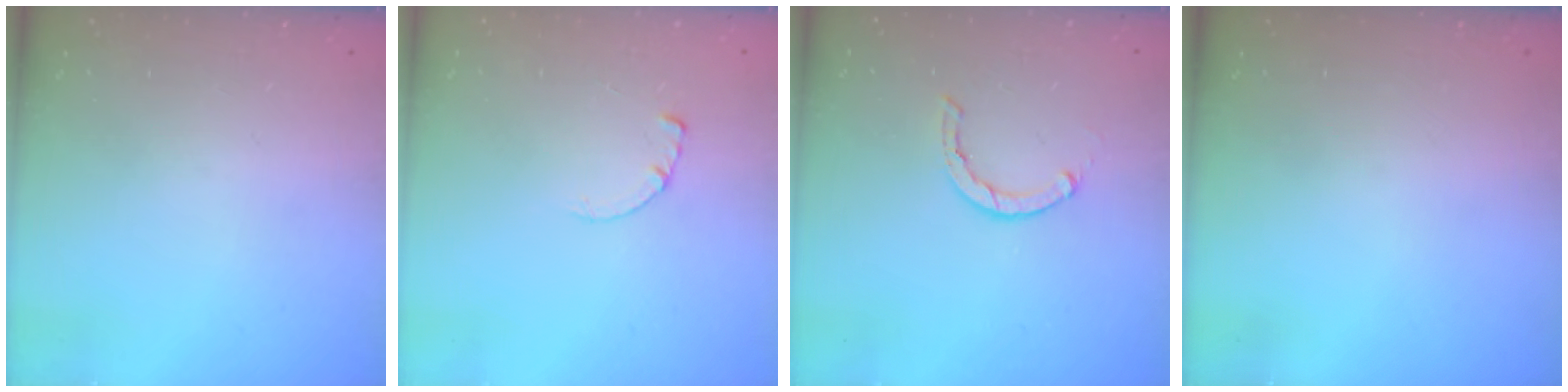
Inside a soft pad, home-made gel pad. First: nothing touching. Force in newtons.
{"total": 0.7, "press": 0.7, "slide": 0.2}
{"total": 1.6, "press": 1.5, "slide": 0.4}
{"total": 0.0}